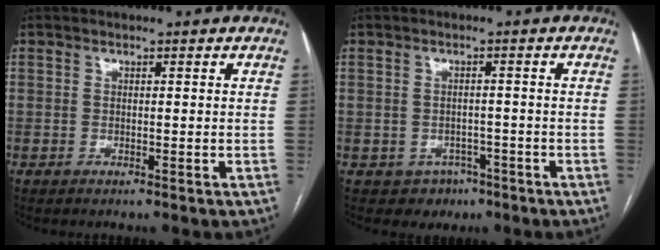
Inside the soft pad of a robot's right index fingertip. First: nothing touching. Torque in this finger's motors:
{"motor_torque": [0.04, 0.03, 0.03, 0.01]}